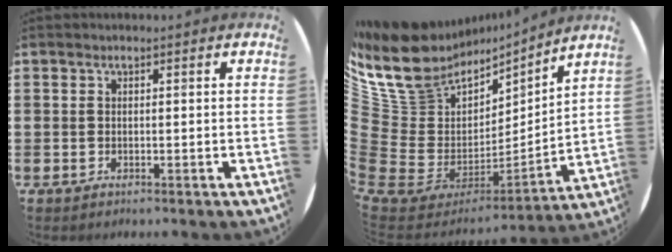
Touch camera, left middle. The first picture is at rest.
{"total": 11.6, "force": [6.8, 9.0, 2.9], "torque": [-0.136, -0.059, 0.124]}